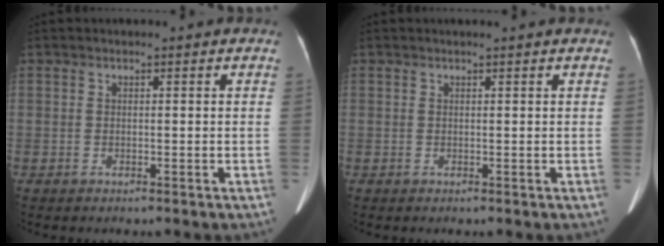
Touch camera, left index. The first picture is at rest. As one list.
[{"total": 1.3, "force": [1.2, -0.1, 0.6], "torque": [-0.008, 0.012, 0.017]}]